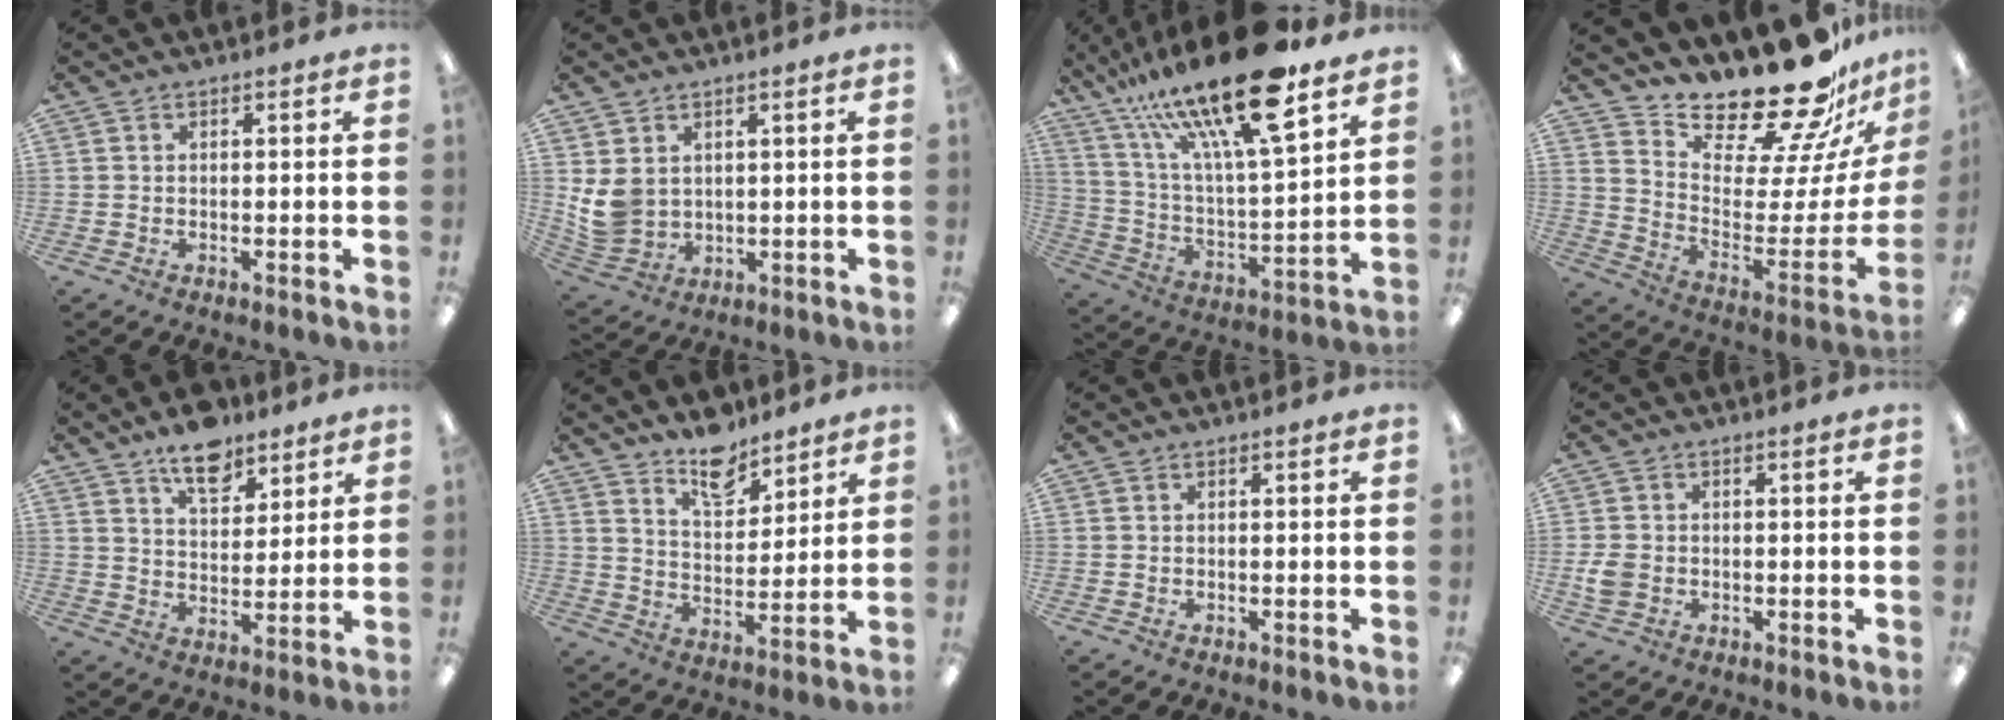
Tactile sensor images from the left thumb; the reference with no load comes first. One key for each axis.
{"total": 7.2, "fx": 2.3, "fy": 5.9, "fz": 3.4, "tx": -0.084, "ty": -0.009, "tz": 0.048}
{"total": 25.1, "fx": 17.5, "fy": 6.3, "fz": 16.9, "tx": -0.297, "ty": -0.105, "tz": 0.287}
{"total": 23.6, "fx": 20.2, "fy": 6.5, "fz": 10.4, "tx": -0.145, "ty": -0.169, "tz": 0.341}
{"total": 10.6, "fx": 7.9, "fy": 5.2, "fz": 4.8, "tx": -0.060, "ty": -0.045, "tz": 0.138}
{"total": 10.4, "fx": 8.8, "fy": 4.4, "fz": 3.3, "tx": -0.045, "ty": -0.059, "tz": 0.162}
{"total": 0.0}
{"total": 4.0, "fx": -0.5, "fy": 3.3, "fz": 2.2, "tx": -0.035, "ty": 0.003, "tz": -0.010}